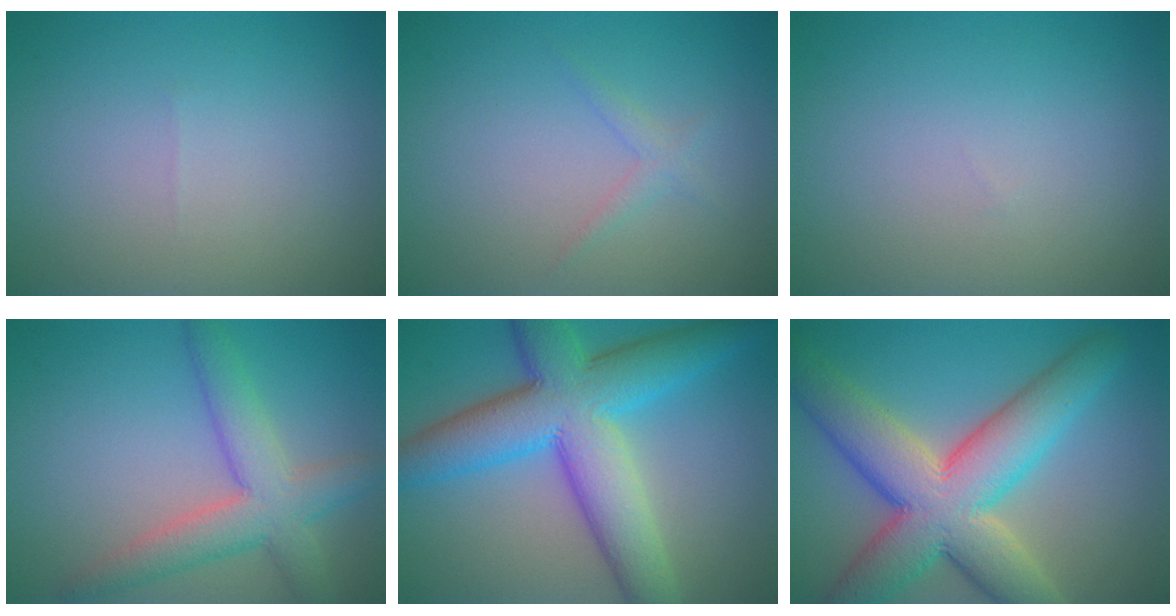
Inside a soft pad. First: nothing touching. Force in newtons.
{"total": 1.1, "press": 1.1, "slide": 0.0}
{"total": 0.0}
{"total": 5.5, "press": 5.5, "slide": 0.3}
{"total": 10.8, "press": 10.8, "slide": 0.1}
{"total": 11.2, "press": 11.2, "slide": 0.4}